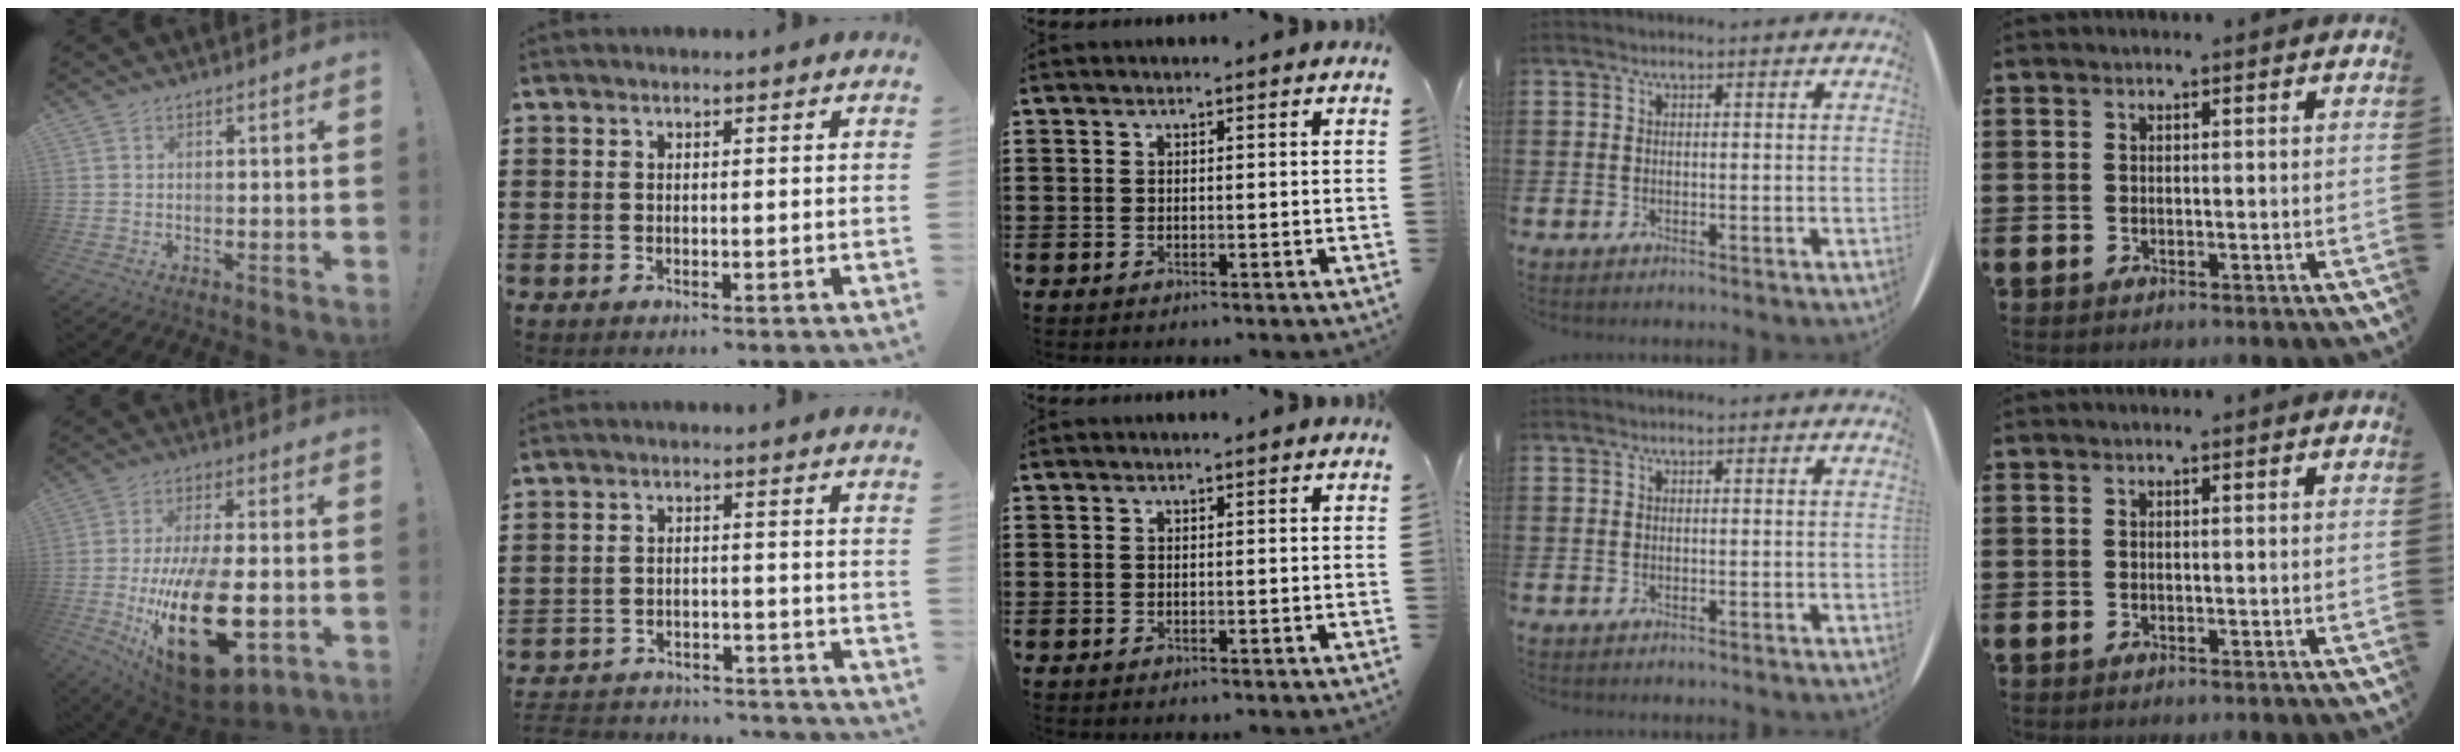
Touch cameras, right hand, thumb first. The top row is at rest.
{"thumb": {"total": 27.8, "force": [-6.1, 12.9, 23.8], "torque": [-0.417, 0.013, -0.081]}, "index": {"total": 3.8, "force": [-3.8, 0.4, 0.2], "torque": [-0.010, 0.003, -0.080]}}